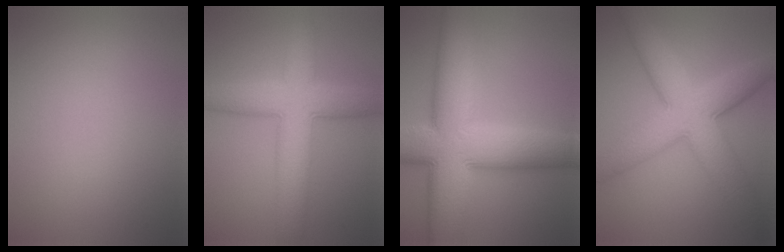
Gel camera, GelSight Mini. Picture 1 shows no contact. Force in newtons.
{"total": 7.6, "press": 7.6, "slide": 0.1}
{"total": 13.7, "press": 13.7, "slide": 0.6}
{"total": 9.4, "press": 9.4, "slide": 0.1}